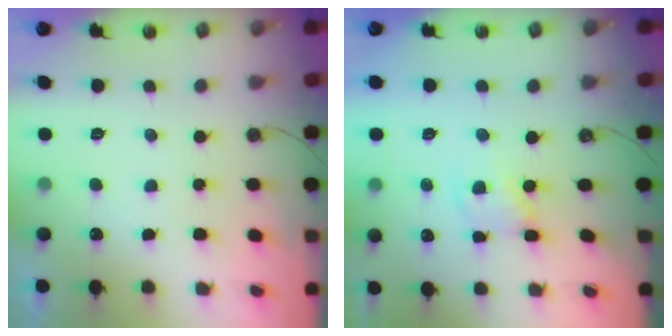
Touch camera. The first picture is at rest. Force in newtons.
{"total": 1.8, "press": 1.8, "slide": 0.1}